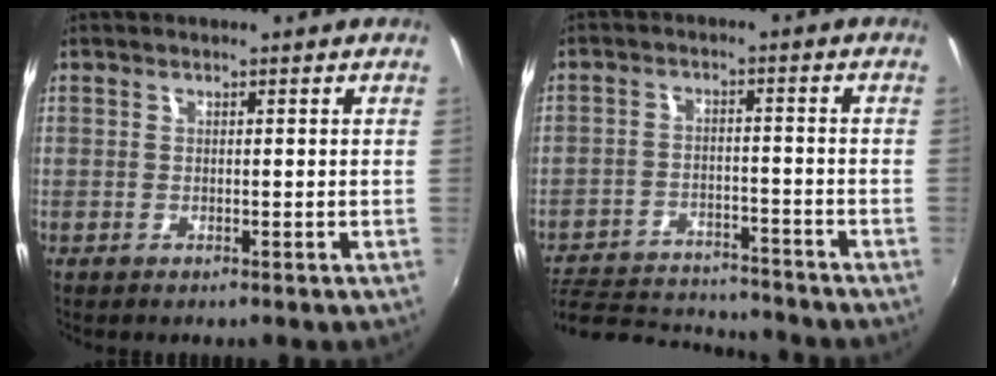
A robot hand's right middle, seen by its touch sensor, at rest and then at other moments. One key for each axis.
{"total": 15.1, "fx": -13.7, "fy": 4.1, "fz": 5.0, "tx": -0.120, "ty": -0.006, "tz": -0.205}